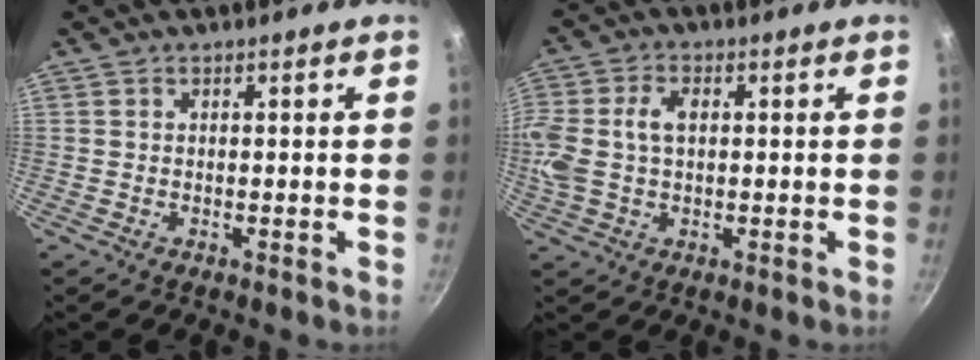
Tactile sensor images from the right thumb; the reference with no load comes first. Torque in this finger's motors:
{"motor_torque": [1.42, 1.83, 1.14, -0.37, 0.16]}